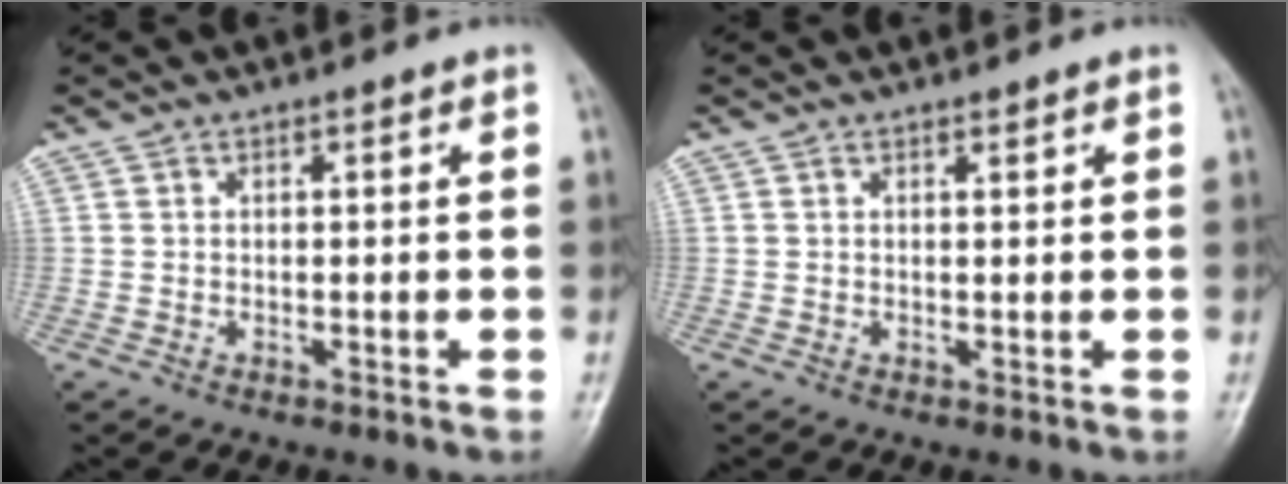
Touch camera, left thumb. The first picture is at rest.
{"total": 0.8, "force": [0.5, 0.4, 0.4], "torque": [-0.002, -0.002, 0.007]}